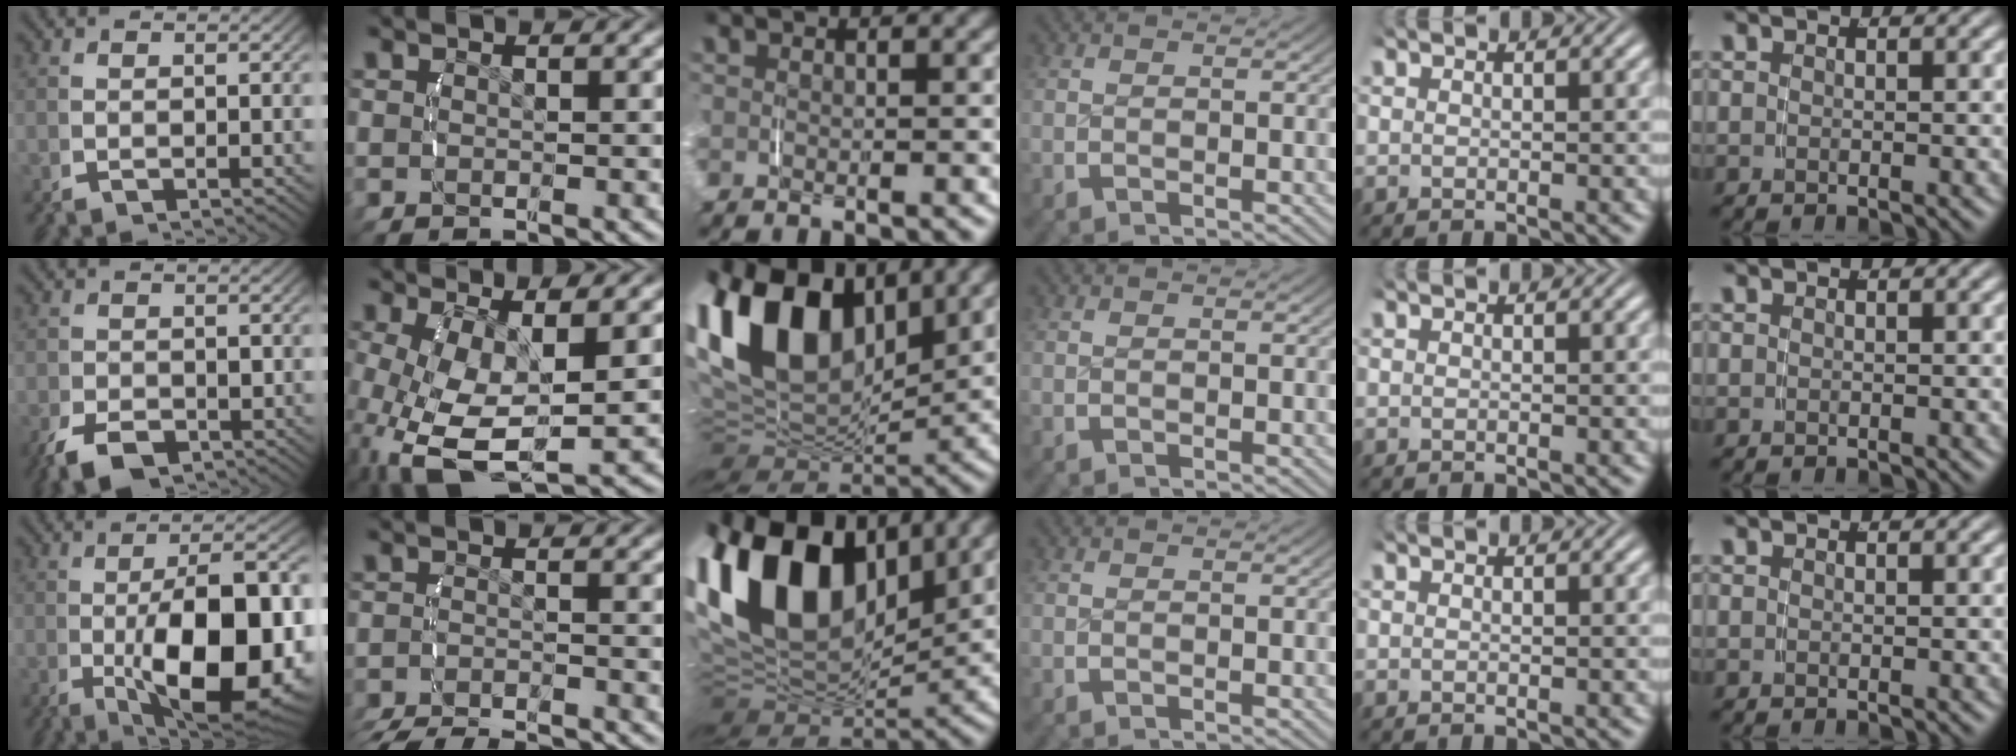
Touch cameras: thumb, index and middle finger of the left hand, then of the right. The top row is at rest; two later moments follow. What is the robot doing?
{"motion": "grasp_and_lifting", "object": "velcro strap"}